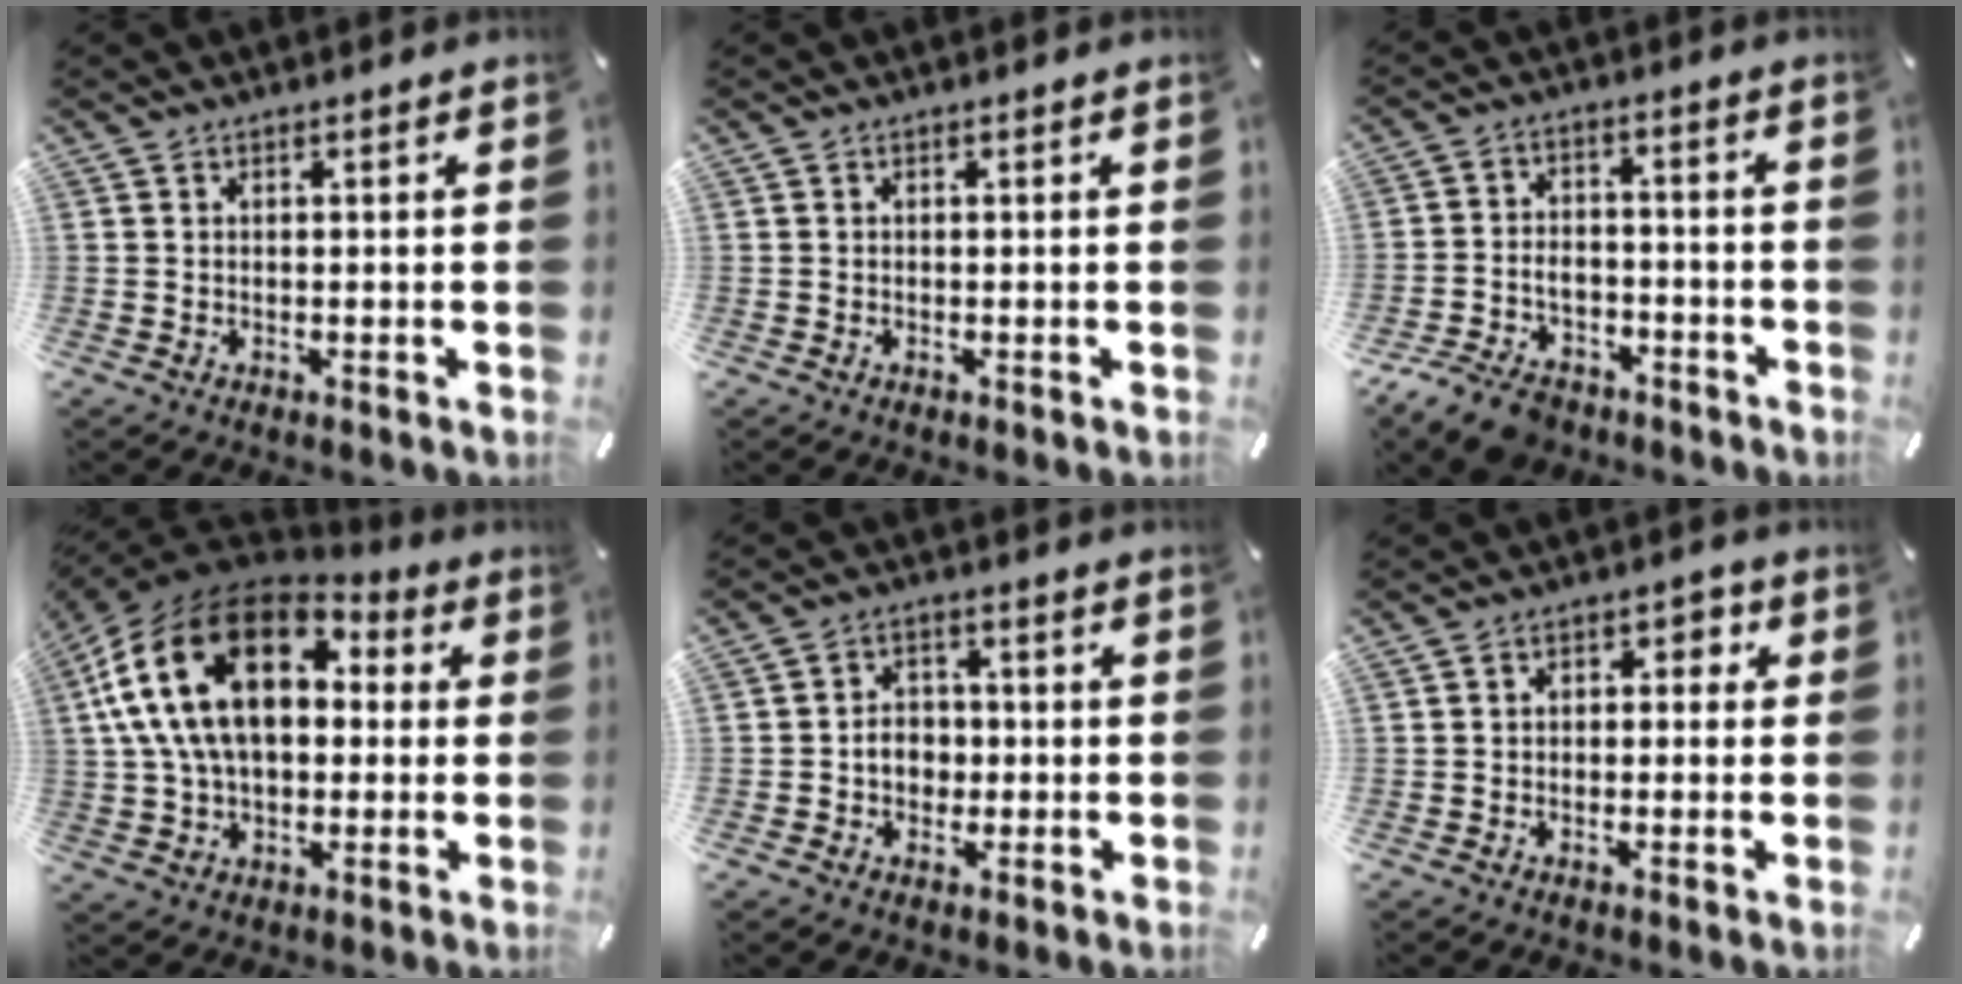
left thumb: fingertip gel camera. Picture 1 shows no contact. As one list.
[{"total": 0.0}, {"total": 8.0, "force": [-5.5, 5.0, 2.7], "torque": [-0.051, 0.037, -0.101]}, {"total": 22.7, "force": [5.3, 14.8, 16.4], "torque": [-0.332, 0.000, 0.080]}, {"total": 5.4, "force": [-1.0, 4.7, 2.6], "torque": [-0.033, 0.007, -0.019]}, {"total": 3.6, "force": [-1.2, 2.8, 1.8], "torque": [-0.027, 0.016, -0.028]}]